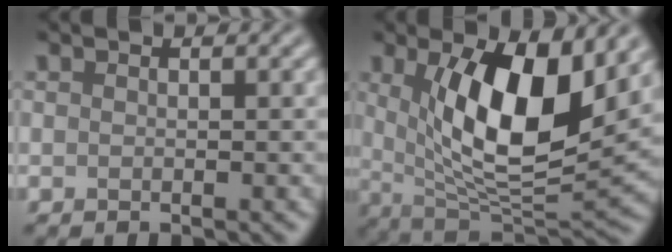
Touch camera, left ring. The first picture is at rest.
{"total": 10.5, "force": [2.6, 4.1, 9.3], "torque": [-0.155, -0.019, 0.049]}